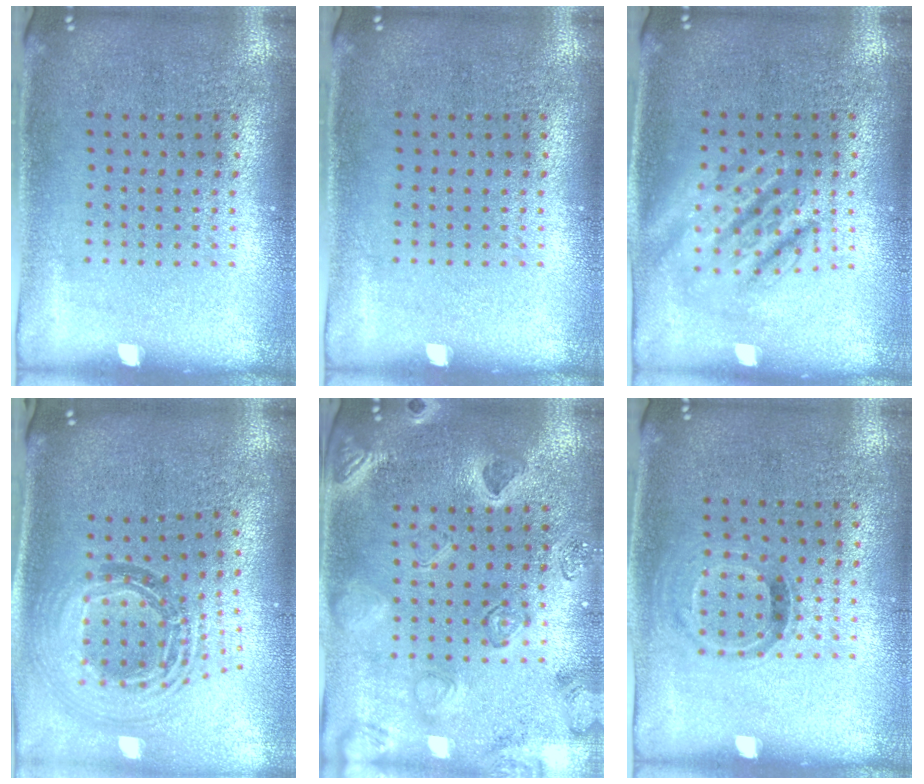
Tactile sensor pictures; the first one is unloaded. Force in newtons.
{"total": 0.0}
{"total": 2.7, "press": 2.7, "slide": 0.4}
{"total": 1.4, "press": 1.2, "slide": 0.7}
{"total": 2.4, "press": 2.4, "slide": 0.5}
{"total": 0.9, "press": 0.7, "slide": 0.6}